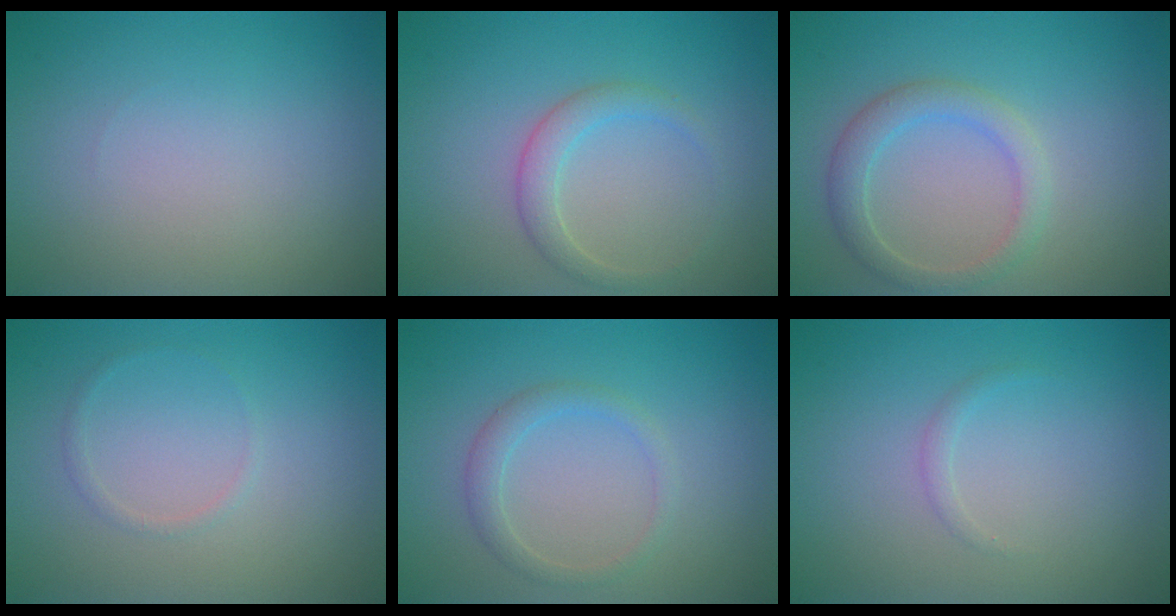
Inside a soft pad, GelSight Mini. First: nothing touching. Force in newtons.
{"total": 2.1, "press": 2.1, "slide": 0.1}
{"total": 2.7, "press": 2.7, "slide": 0.0}
{"total": 0.7, "press": 0.7, "slide": 0.0}
{"total": 1.8, "press": 1.8, "slide": 0.1}
{"total": 0.7, "press": 0.7, "slide": 0.0}